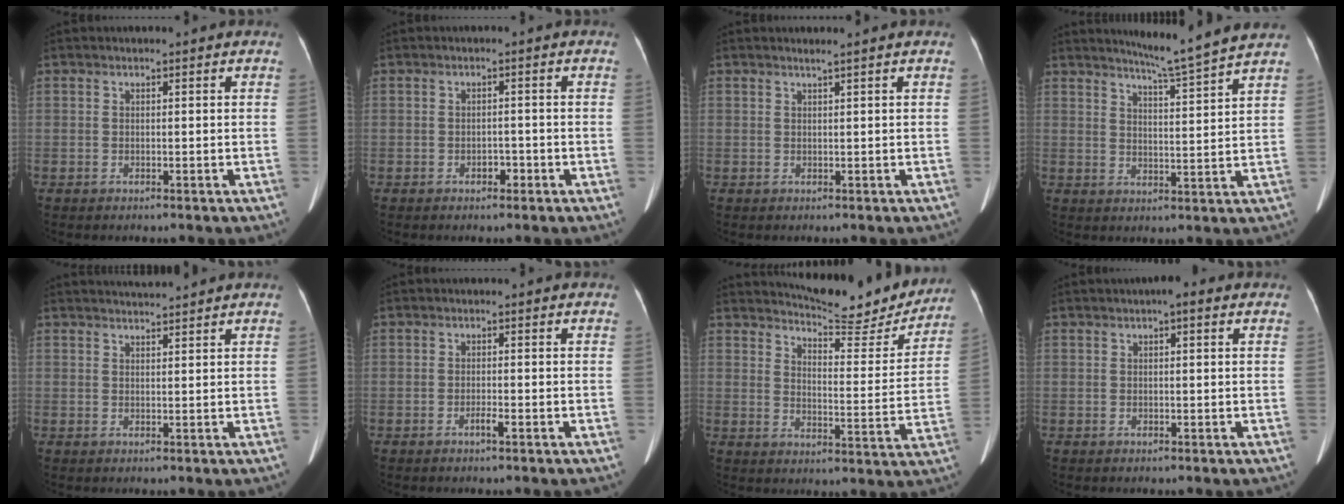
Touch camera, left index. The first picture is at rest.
{"total": 1.6, "force": [-1.0, 0.9, 0.8], "torque": [-0.011, 0.004, -0.013]}
{"total": 0.6, "force": [0.5, -0.2, 0.3], "torque": [-0.015, -0.007, 0.017]}
{"total": 8.4, "force": [7.6, -2.0, 3.0], "torque": [-0.054, -0.016, 0.111]}
{"total": 2.8, "force": [2.6, -0.7, 0.3], "torque": [-0.005, 0.011, 0.049]}
{"total": 1.2, "force": [-0.8, 0.0, 0.9], "torque": [-0.021, -0.001, -0.014]}
{"total": 14.6, "force": [14.0, 2.1, 3.4], "torque": [-0.048, -0.037, 0.174]}
{"total": 2.1, "force": [1.0, 0.6, 1.8], "torque": [-0.027, 0.011, 0.009]}